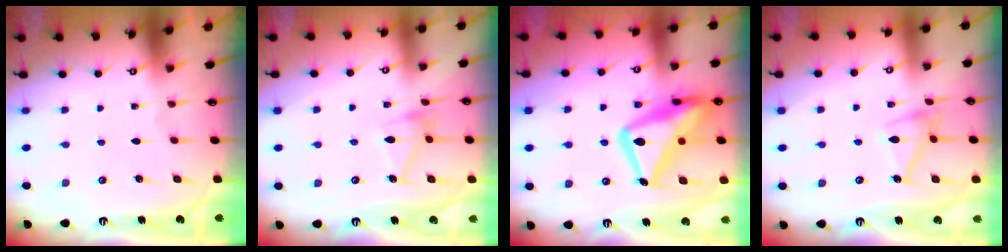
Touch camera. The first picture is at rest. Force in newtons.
{"total": 12.5, "press": 12.5, "slide": 0.3}
{"total": 22.0, "press": 21.9, "slide": 1.9}
{"total": 13.3, "press": 13.3, "slide": 0.2}